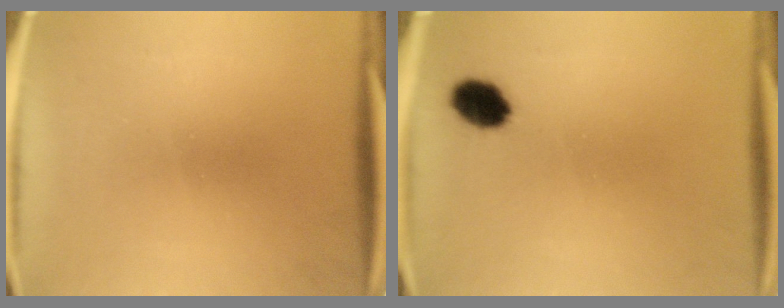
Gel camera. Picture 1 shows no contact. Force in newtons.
{"total": 4.1}